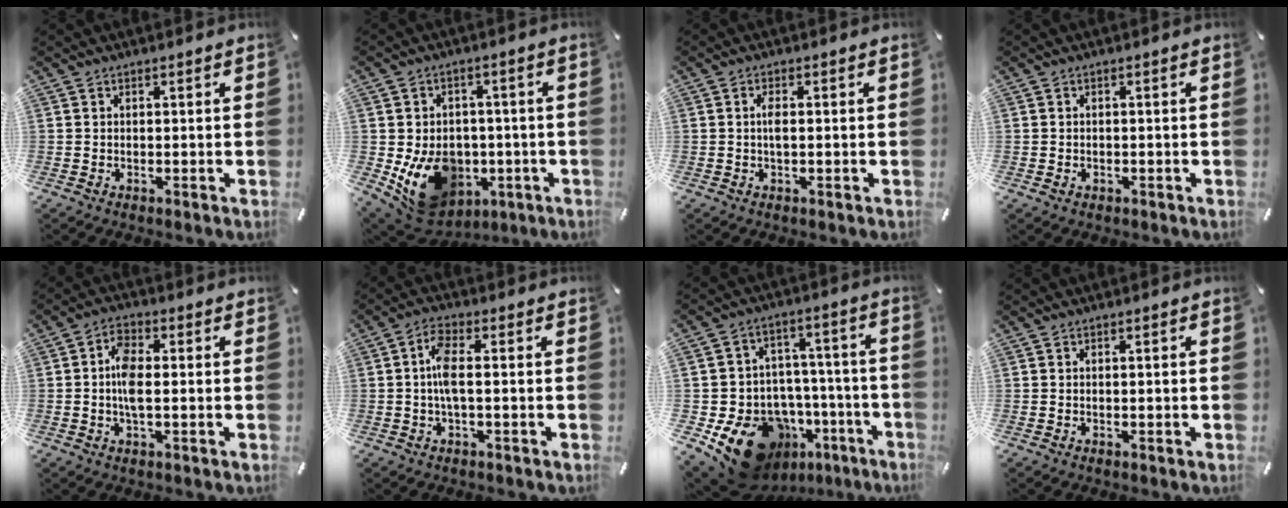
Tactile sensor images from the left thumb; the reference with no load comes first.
{"total": 14.4, "force": [-3.5, 11.8, 7.5], "torque": [-0.138, 0.008, -0.050]}
{"total": 2.4, "force": [0.0, 0.7, 2.3], "torque": [-0.044, -0.001, -0.002]}
{"total": 1.0, "force": [-0.3, 0.9, 0.3], "torque": [-0.006, 0.004, -0.009]}
{"total": 6.3, "force": [-0.3, 2.8, 5.7], "torque": [-0.116, 0.004, -0.008]}
{"total": 5.8, "force": [-0.3, 1.7, 5.5], "torque": [-0.115, 0.000, -0.011]}
{"total": 17.8, "force": [-9.9, 12.3, 8.2], "torque": [-0.127, 0.054, -0.142]}
{"total": 0.6, "force": [-0.2, 0.1, 0.6], "torque": [-0.010, 0.000, -0.003]}